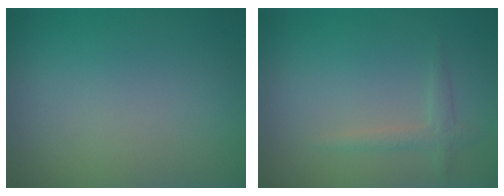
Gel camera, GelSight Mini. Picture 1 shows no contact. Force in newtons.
{"total": 1.3, "press": 1.3, "slide": 0.1}